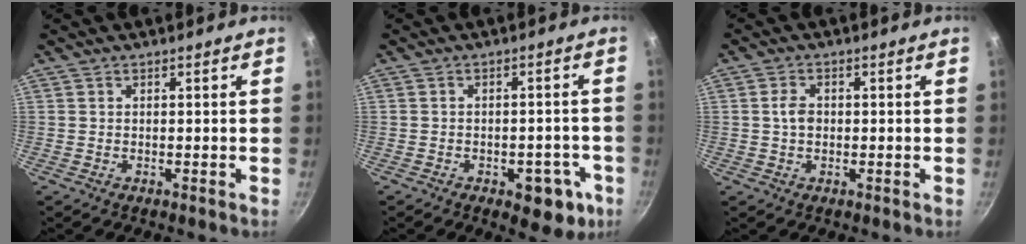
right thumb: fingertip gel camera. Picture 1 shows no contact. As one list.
[{"total": 9.1, "force": [-3.8, 5.1, 6.6], "torque": [-0.041, 0.020, -0.041]}, {"total": 3.1, "force": [0.0, 2.3, 2.1], "torque": [-0.033, 0.008, -0.003]}]